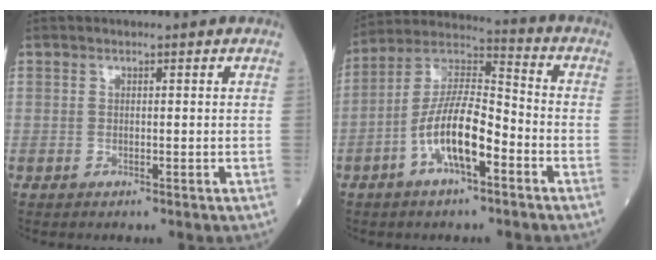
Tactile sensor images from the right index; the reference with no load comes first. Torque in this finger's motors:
{"motor_torque": [1.64, -0.50, 0.95, 0.21]}